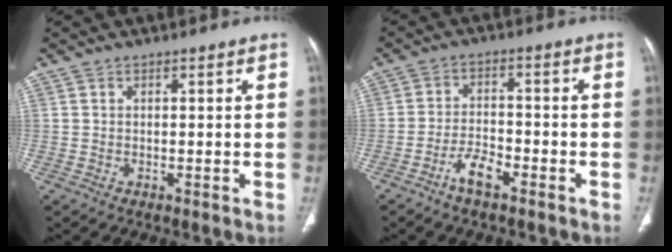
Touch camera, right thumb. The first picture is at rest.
{"total": 5.1, "force": [-3.4, 1.9, 3.4], "torque": [-0.064, 0.022, -0.063]}